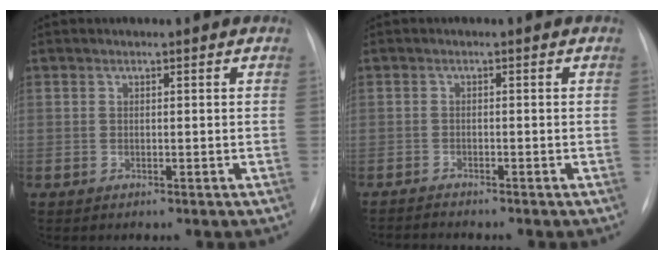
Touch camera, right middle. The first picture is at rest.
{"total": 2.0, "force": [-1.9, -0.4, 0.0], "torque": [0.000, -0.008, -0.033]}